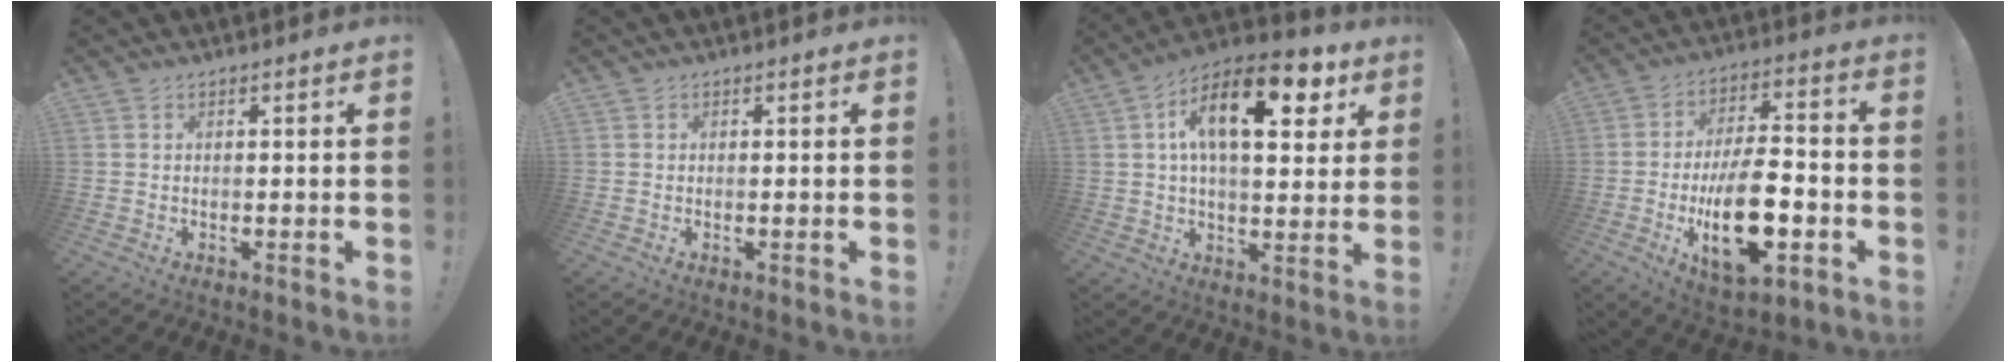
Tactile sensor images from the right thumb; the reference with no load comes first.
{"total": 0.0}
{"total": 19.3, "force": [6.9, 9.0, 15.7], "torque": [-0.249, -0.015, 0.105]}
{"total": 18.9, "force": [-5.0, 8.7, 16.0], "torque": [-0.271, 0.015, -0.079]}